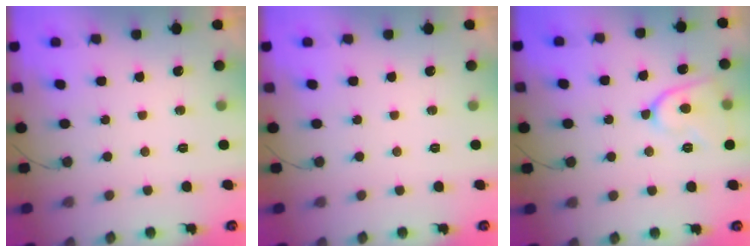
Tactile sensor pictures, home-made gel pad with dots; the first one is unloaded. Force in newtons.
{"total": 0.0}
{"total": 10.5, "press": 10.4, "slide": 1.3}